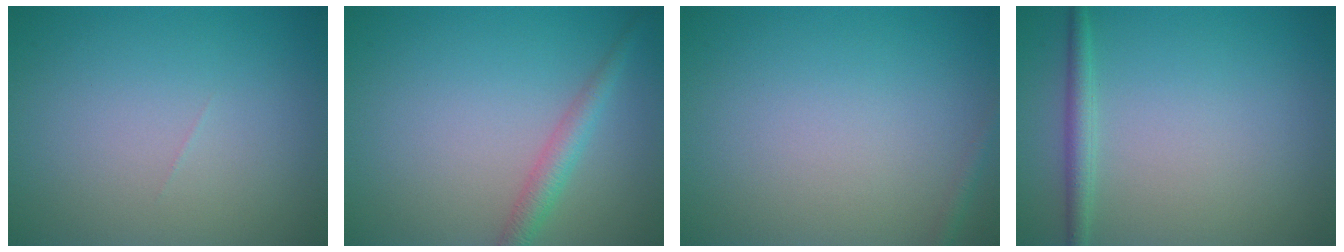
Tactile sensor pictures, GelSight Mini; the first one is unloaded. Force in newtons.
{"total": 2.2, "press": 2.2, "slide": 0.1}
{"total": 0.8, "press": 0.8, "slide": 0.1}
{"total": 1.7, "press": 1.7, "slide": 0.0}